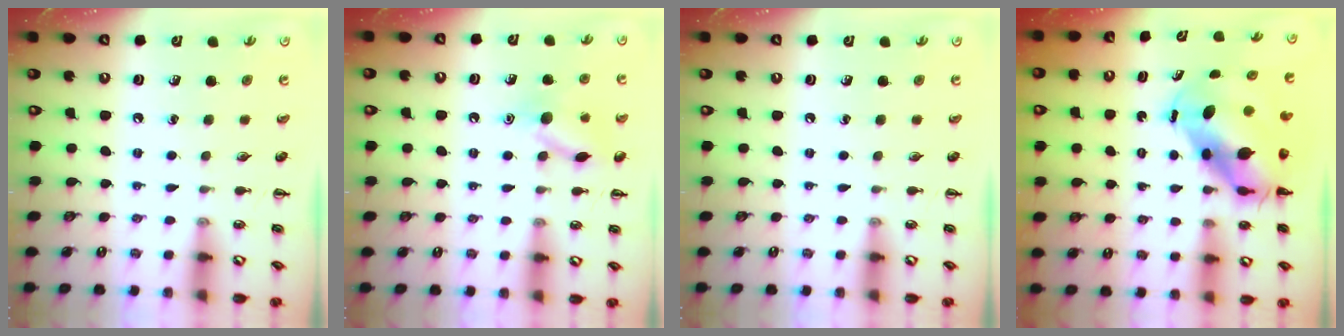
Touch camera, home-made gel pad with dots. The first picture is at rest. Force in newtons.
{"total": 10.9, "press": 10.8, "slide": 0.6}
{"total": 0.0}
{"total": 8.2, "press": 8.0, "slide": 1.9}